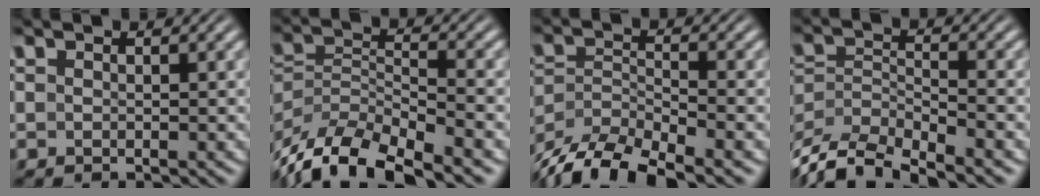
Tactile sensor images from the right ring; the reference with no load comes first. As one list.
[{"total": 9.8, "force": [-5.9, 5.6, 5.4], "torque": [-0.129, -0.047, -0.076]}, {"total": 8.0, "force": [-5.2, 4.3, 4.4], "torque": [-0.098, -0.032, -0.072]}, {"total": 8.5, "force": [-5.4, 4.8, 4.5], "torque": [-0.105, -0.046, -0.072]}]